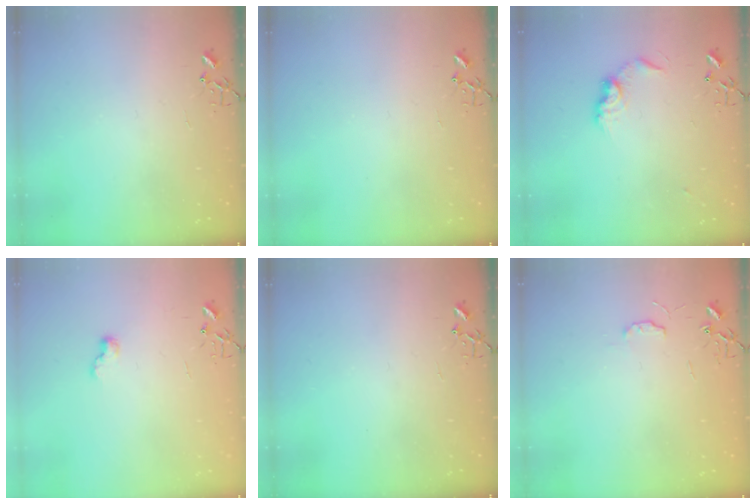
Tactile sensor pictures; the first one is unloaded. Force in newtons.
{"total": 0.0}
{"total": 9.4, "press": 9.4, "slide": 0.5}
{"total": 6.1, "press": 6.0, "slide": 0.7}
{"total": 0.0}
{"total": 4.9, "press": 4.9, "slide": 0.7}